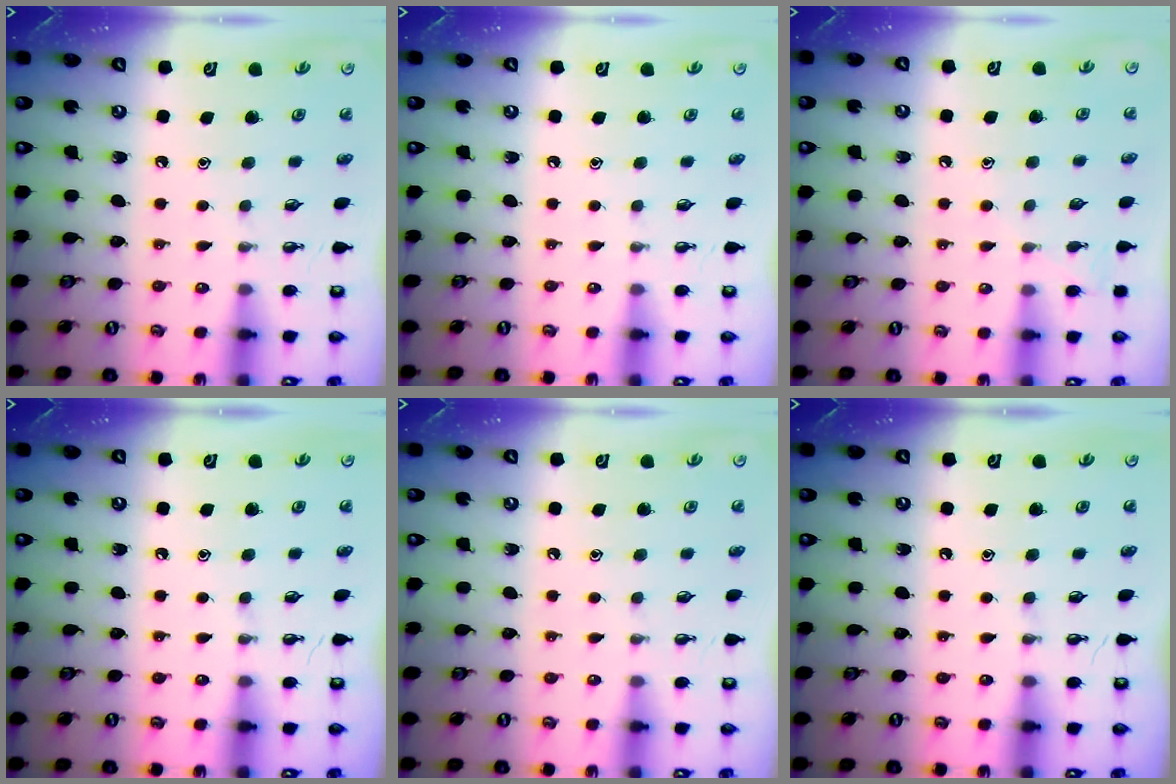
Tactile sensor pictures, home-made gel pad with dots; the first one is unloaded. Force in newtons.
{"total": 0.0}
{"total": 5.2, "press": 5.2, "slide": 0.5}
{"total": 0.0}
{"total": 0.0}
{"total": 0.0}